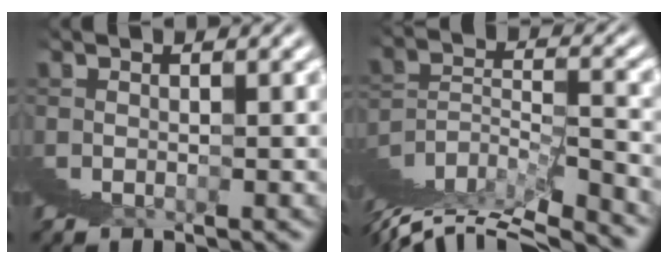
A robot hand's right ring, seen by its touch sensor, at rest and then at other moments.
{"total": 2.8, "force": [0.4, 0.6, 2.7], "torque": [-0.012, 0.020, -0.006]}